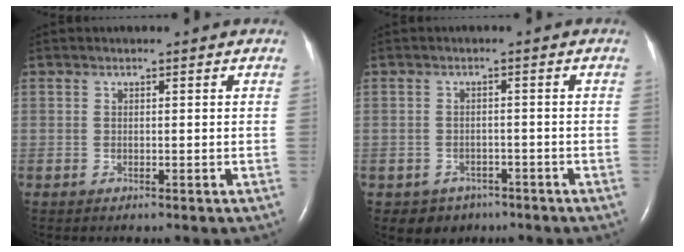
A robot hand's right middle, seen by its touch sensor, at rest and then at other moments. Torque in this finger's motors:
{"motor_torque": [-0.09, 0.11, -0.06, 0.00]}